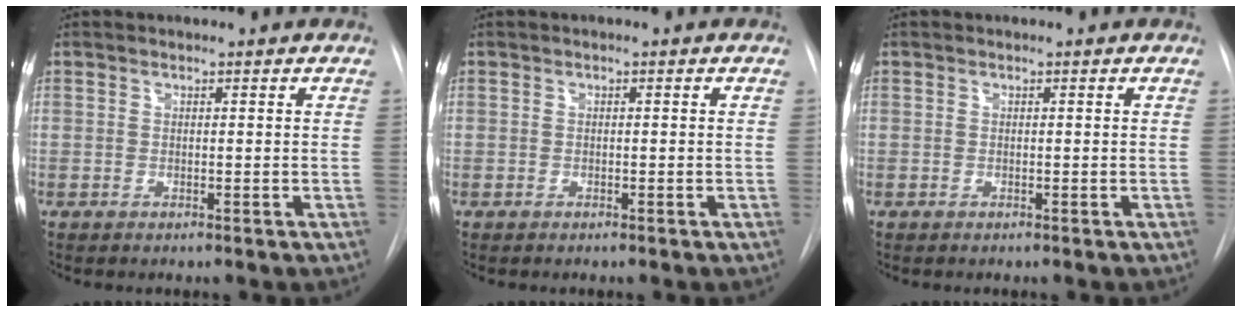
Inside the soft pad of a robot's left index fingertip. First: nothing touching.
{"total": 0.0}
{"total": 0.0}